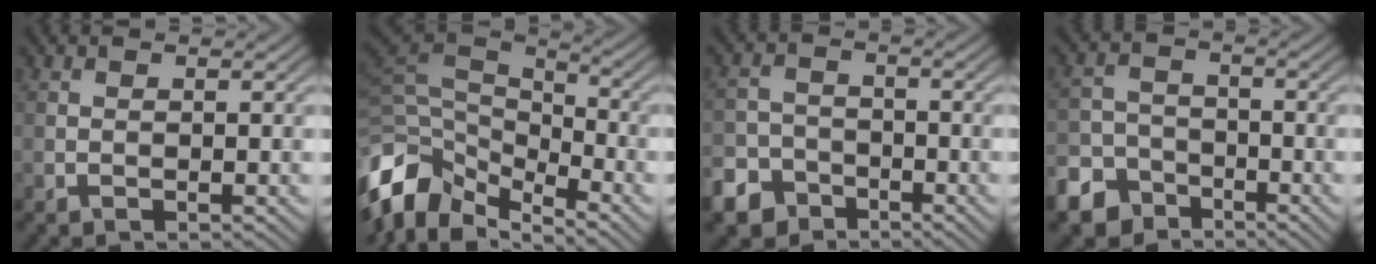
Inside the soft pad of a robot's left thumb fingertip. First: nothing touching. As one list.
[{"total": 11.5, "force": [-5.2, 7.0, 7.5], "torque": [-0.195, -0.010, -0.096]}, {"total": 6.0, "force": [-4.2, 4.0, 1.7], "torque": [-0.030, -0.008, -0.087]}, {"total": 6.9, "force": [-4.9, 4.5, 2.0], "torque": [-0.039, -0.012, -0.101]}]